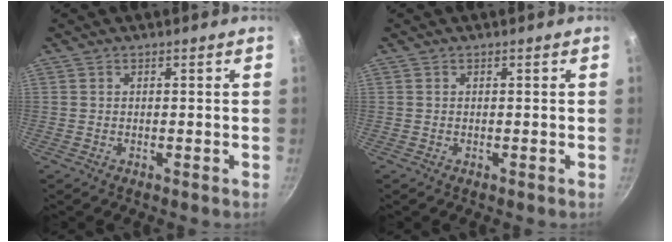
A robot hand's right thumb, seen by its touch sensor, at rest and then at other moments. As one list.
[{"total": 0.0}]